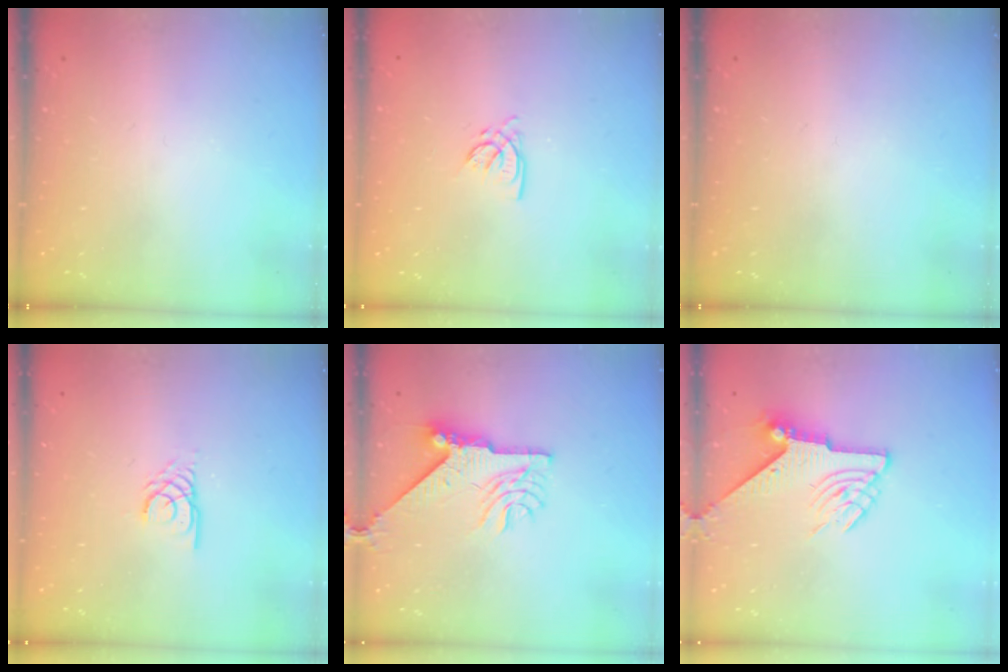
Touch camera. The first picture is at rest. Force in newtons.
{"total": 3.5, "press": 3.5, "slide": 0.2}
{"total": 0.0}
{"total": 2.3, "press": 2.3, "slide": 0.1}
{"total": 9.4, "press": 9.4, "slide": 1.2}
{"total": 8.6, "press": 8.6, "slide": 0.6}